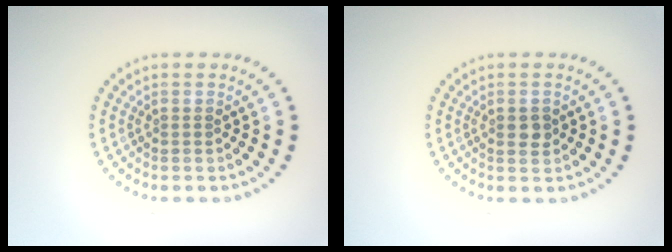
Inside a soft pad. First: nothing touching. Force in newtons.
{"total": 1.4, "press": 1.4, "slide": 0.1}